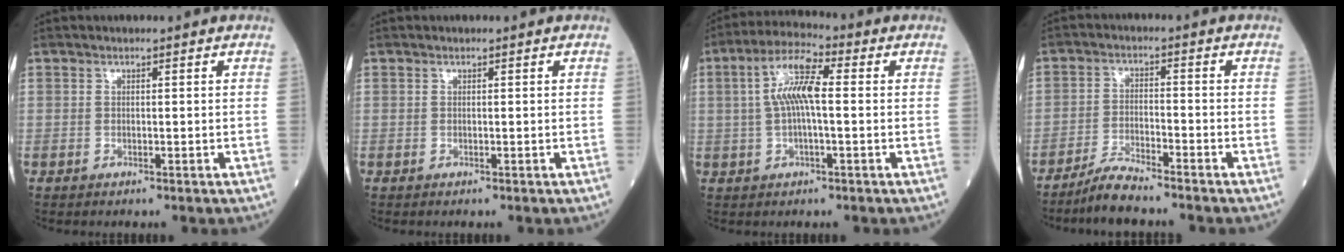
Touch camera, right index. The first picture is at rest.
{"total": 0.0}
{"total": 8.6, "force": [1.0, 2.1, 8.3], "torque": [-0.171, 0.022, 0.015]}
{"total": 5.2, "force": [-4.6, 0.1, 2.3], "torque": [-0.047, -0.017, -0.089]}